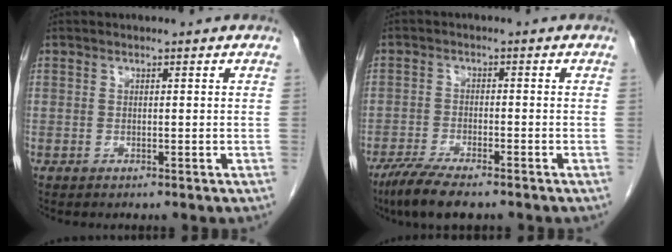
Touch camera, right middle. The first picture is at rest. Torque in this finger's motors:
{"motor_torque": [0.85, -0.69, 0.08, 0.07]}